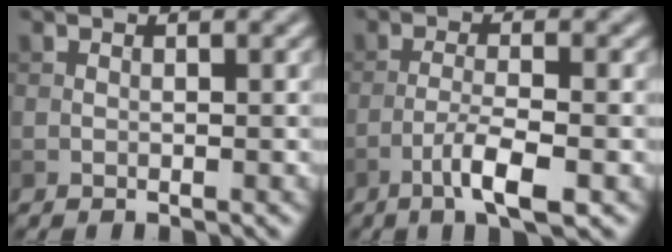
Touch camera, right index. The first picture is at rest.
{"total": 4.3, "force": [-2.1, 0.7, 3.7], "torque": [-0.069, 0.005, -0.043]}